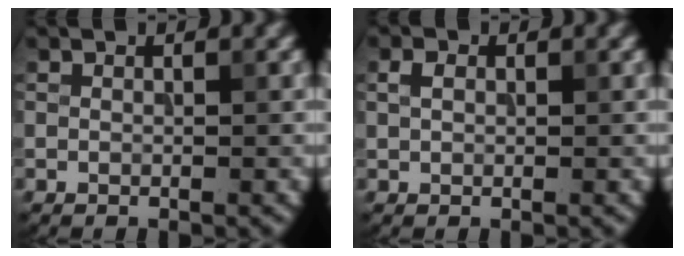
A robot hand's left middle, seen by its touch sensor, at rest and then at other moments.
{"total": 1.3, "force": [0.4, 0.9, 0.8], "torque": [-0.015, 0.003, 0.005]}